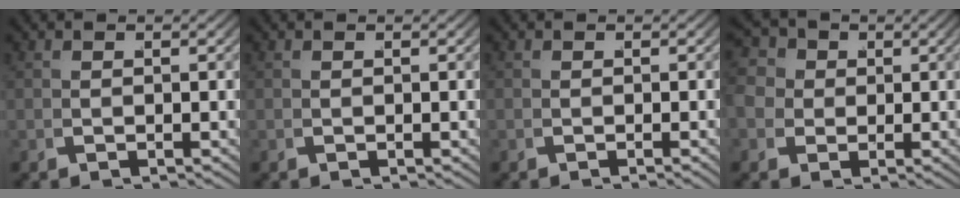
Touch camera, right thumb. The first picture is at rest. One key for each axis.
{"total": 0.0}
{"total": 0.6, "fx": -0.5, "fy": 0.0, "fz": 0.2, "tx": 0.004, "ty": 0.001, "tz": -0.010}
{"total": 7.2, "fx": 0.7, "fy": 6.2, "fz": 3.6, "tx": -0.074, "ty": -0.006, "tz": 0.009}